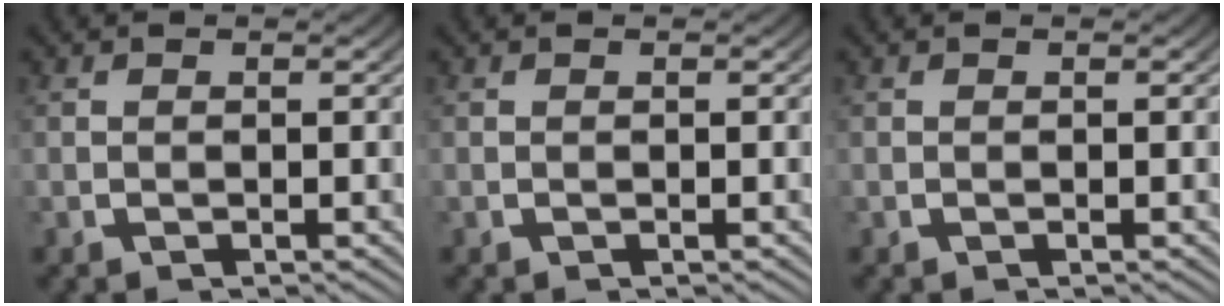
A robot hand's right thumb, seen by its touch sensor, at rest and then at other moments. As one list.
[{"total": 0.0}, {"total": 0.0}]